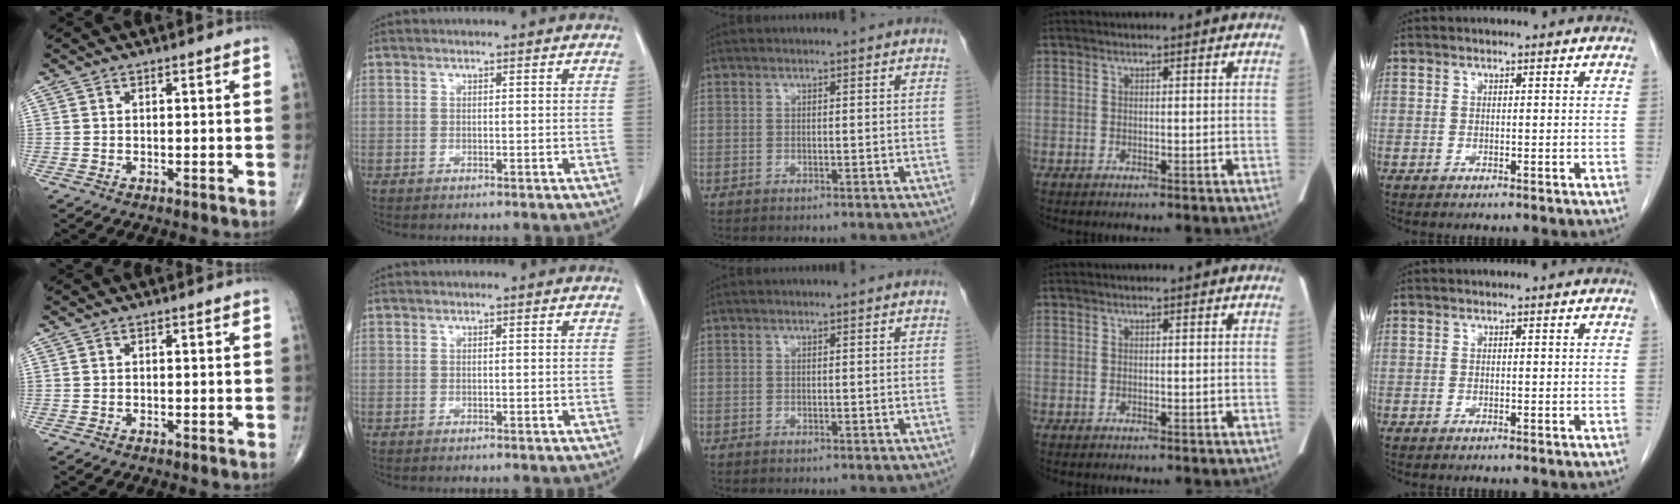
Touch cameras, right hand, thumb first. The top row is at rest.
{}